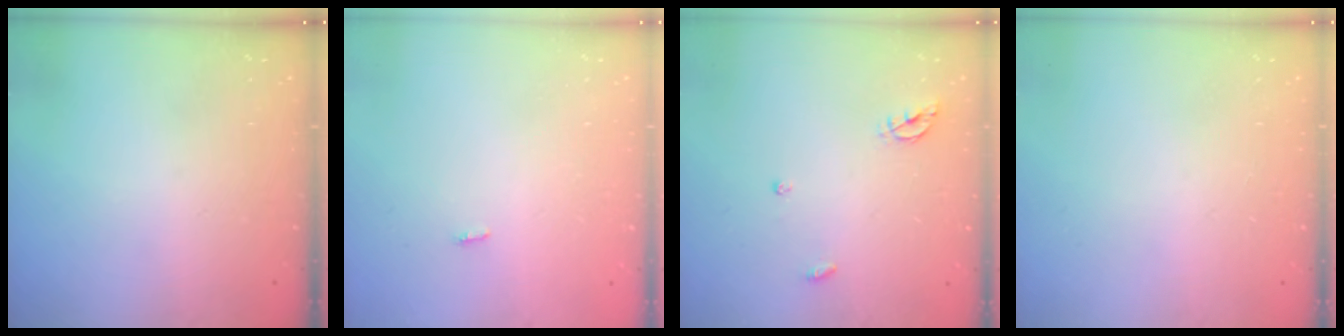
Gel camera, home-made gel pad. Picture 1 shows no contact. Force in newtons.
{"total": 2.8, "press": 1.8, "slide": 2.2}
{"total": 5.5, "press": 5.5, "slide": 0.2}
{"total": 0.0}